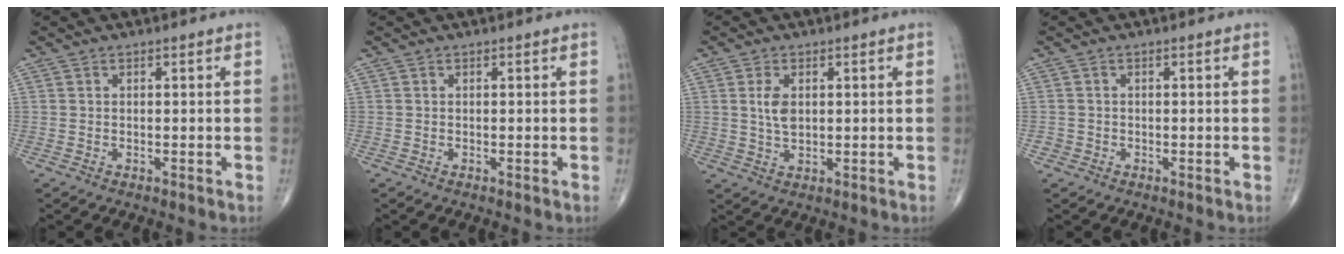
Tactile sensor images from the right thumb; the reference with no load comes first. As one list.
[{"total": 0.0}, {"total": 4.2, "force": [0.8, 2.4, 3.3], "torque": [-0.063, -0.005, 0.019]}, {"total": 0.9, "force": [-0.4, 0.8, 0.1], "torque": [0.004, 0.004, -0.011]}]